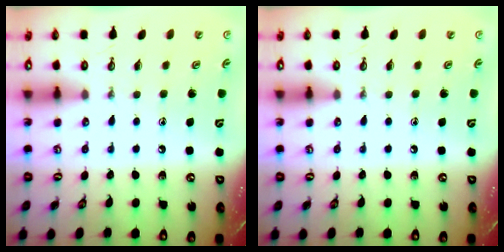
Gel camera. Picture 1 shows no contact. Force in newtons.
{"total": 0.0}